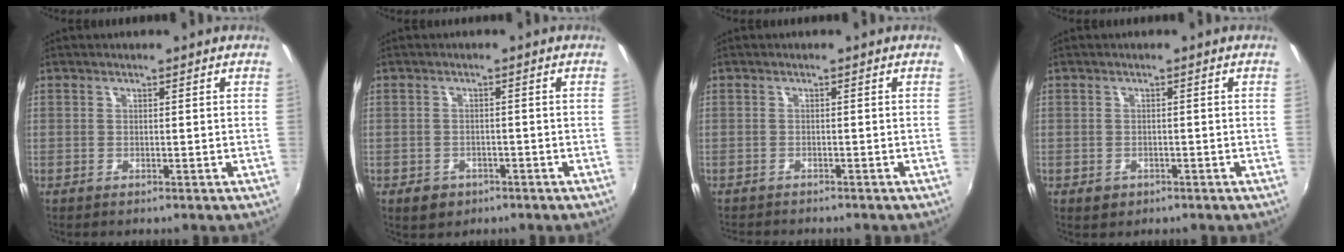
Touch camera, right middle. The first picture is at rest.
{"total": 3.7, "force": [-2.1, 2.8, 1.2], "torque": [-0.033, -0.002, -0.028]}
{"total": 2.8, "force": [-2.7, 0.5, 0.6], "torque": [-0.023, -0.017, -0.046]}
{"total": 2.1, "force": [-1.0, 1.7, 0.7], "torque": [-0.016, -0.003, -0.012]}